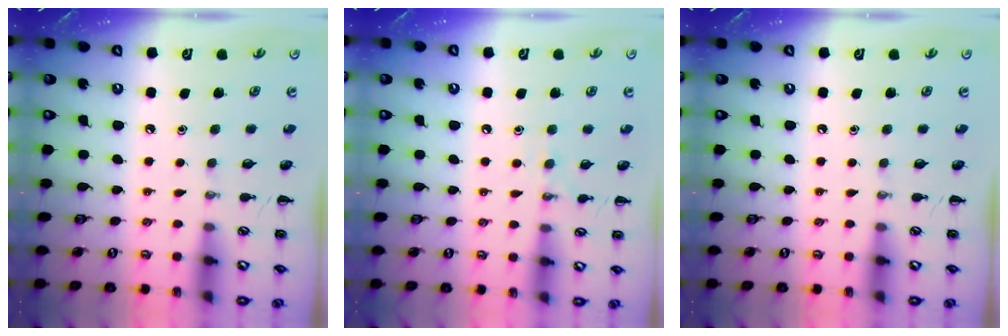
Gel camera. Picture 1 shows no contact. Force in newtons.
{"total": 6.6, "press": 6.4, "slide": 1.6}
{"total": 0.0}